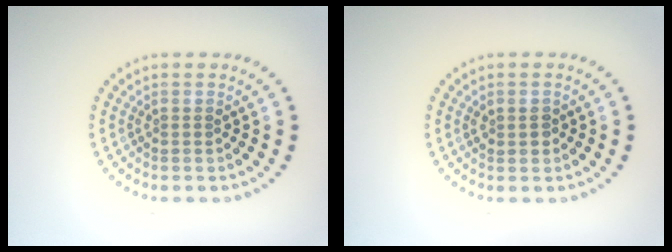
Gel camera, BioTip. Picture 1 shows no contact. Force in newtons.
{"total": 1.3, "press": 1.3, "slide": 0.4}